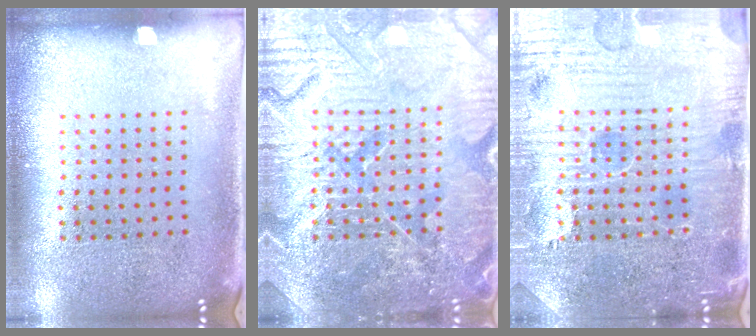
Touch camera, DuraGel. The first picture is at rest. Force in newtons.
{"total": 7.8, "press": 7.7, "slide": 1.0}
{"total": 5.0, "press": 4.8, "slide": 1.6}